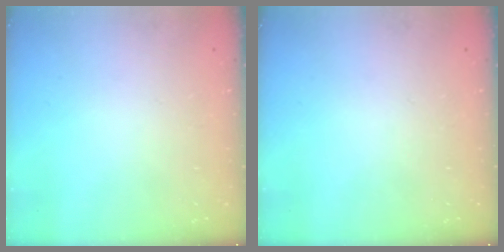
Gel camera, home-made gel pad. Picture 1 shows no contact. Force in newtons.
{"total": 0.0}